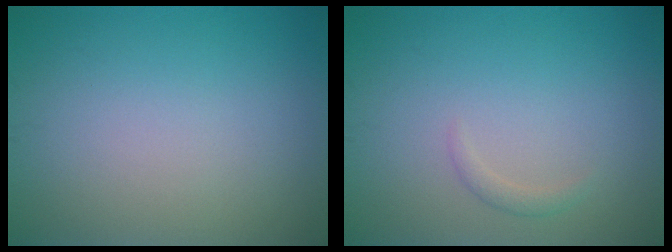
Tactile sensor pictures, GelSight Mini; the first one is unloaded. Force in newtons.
{"total": 0.8, "press": 0.8, "slide": 0.1}